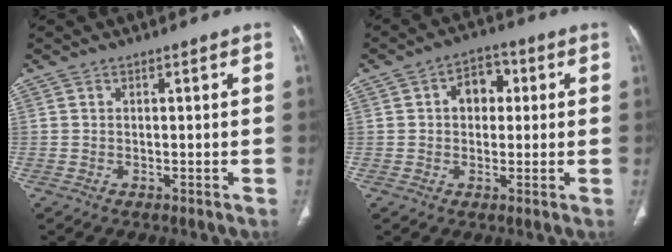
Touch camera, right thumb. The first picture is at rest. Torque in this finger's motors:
{"motor_torque": [-0.04, 1.33, 0.71, 0.35, 0.03]}